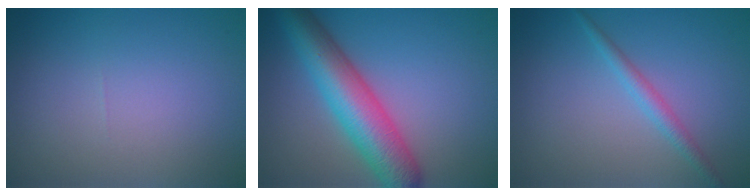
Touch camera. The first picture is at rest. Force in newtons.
{"total": 7.9, "press": 7.9, "slide": 0.3}
{"total": 1.7, "press": 1.7, "slide": 0.1}